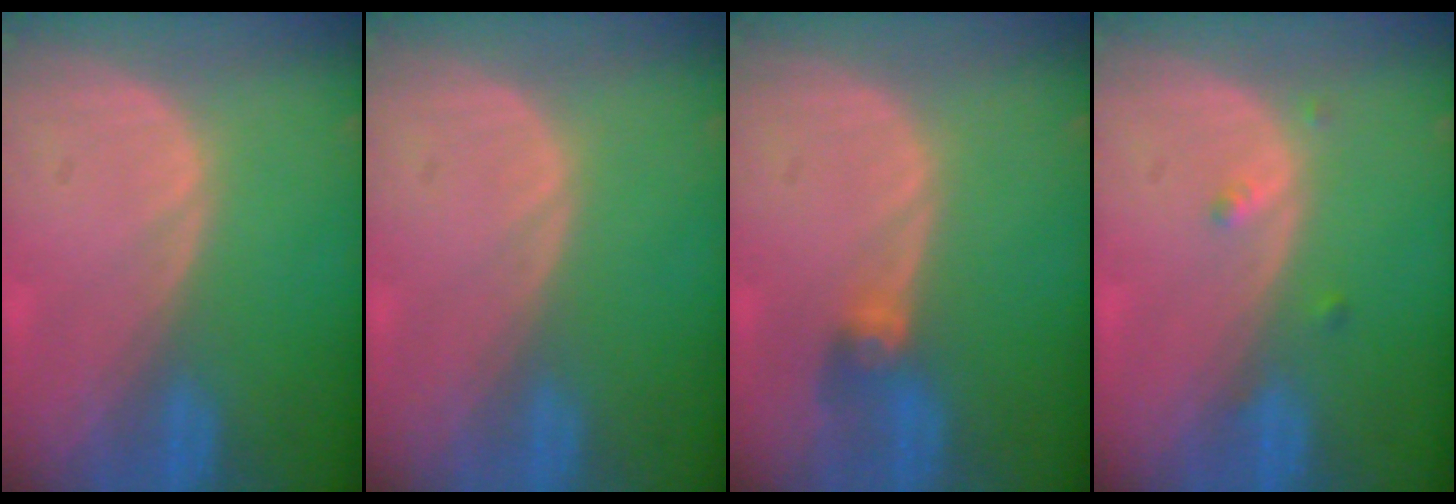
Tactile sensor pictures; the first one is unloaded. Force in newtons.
{"total": 0.0}
{"total": 2.7, "press": 2.7, "slide": 0.3}
{"total": 1.6, "press": 1.3, "slide": 0.8}